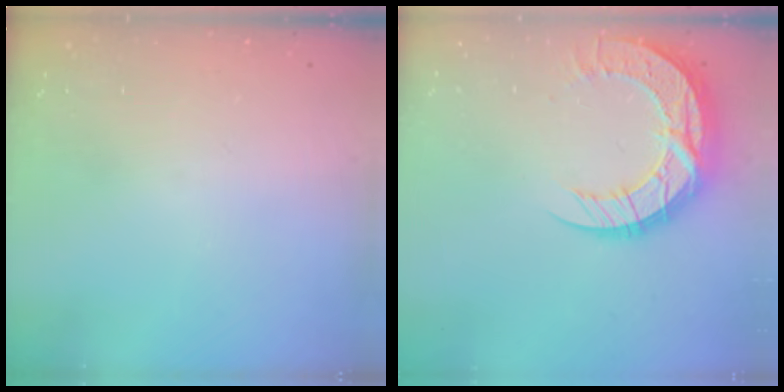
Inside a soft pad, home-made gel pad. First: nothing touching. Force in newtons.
{"total": 15.6, "press": 15.6, "slide": 1.1}